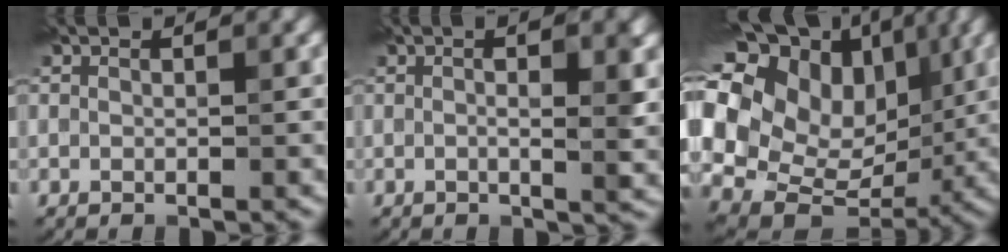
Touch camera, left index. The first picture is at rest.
{"total": 4.5, "force": [0.4, 1.0, 4.4], "torque": [-0.057, 0.009, -0.002]}
{"total": 15.8, "force": [4.4, 11.7, 9.6], "torque": [-0.201, 0.028, 0.092]}